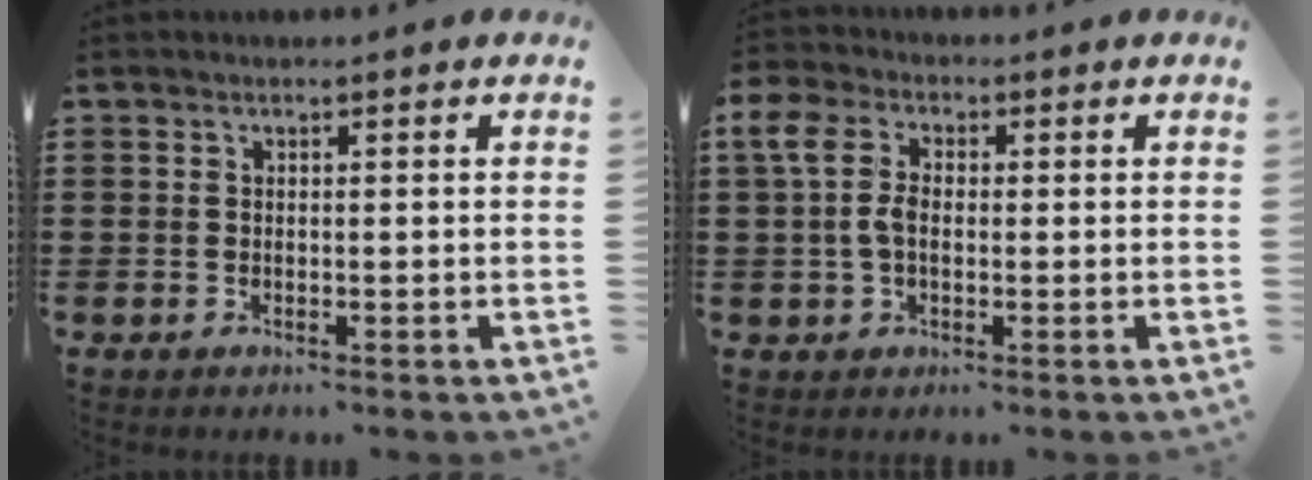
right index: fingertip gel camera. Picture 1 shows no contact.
{"total": 5.9, "force": [0.4, 4.0, 4.3], "torque": [-0.112, 0.008, 0.000]}